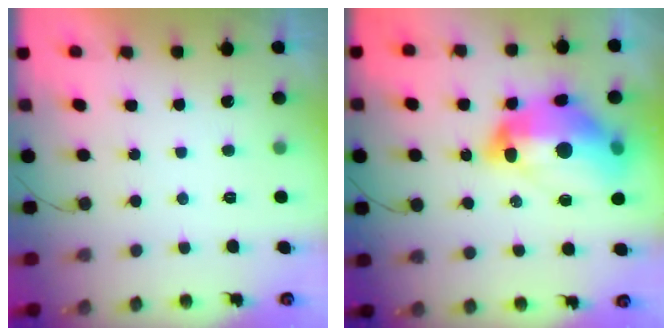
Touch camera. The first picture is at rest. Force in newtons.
{"total": 20.7, "press": 20.6, "slide": 1.6}